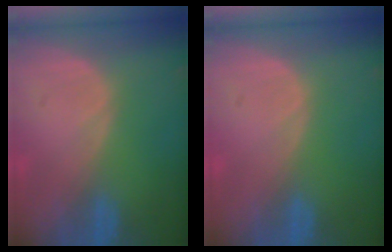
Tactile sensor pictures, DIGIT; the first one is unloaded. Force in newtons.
{"total": 0.0}